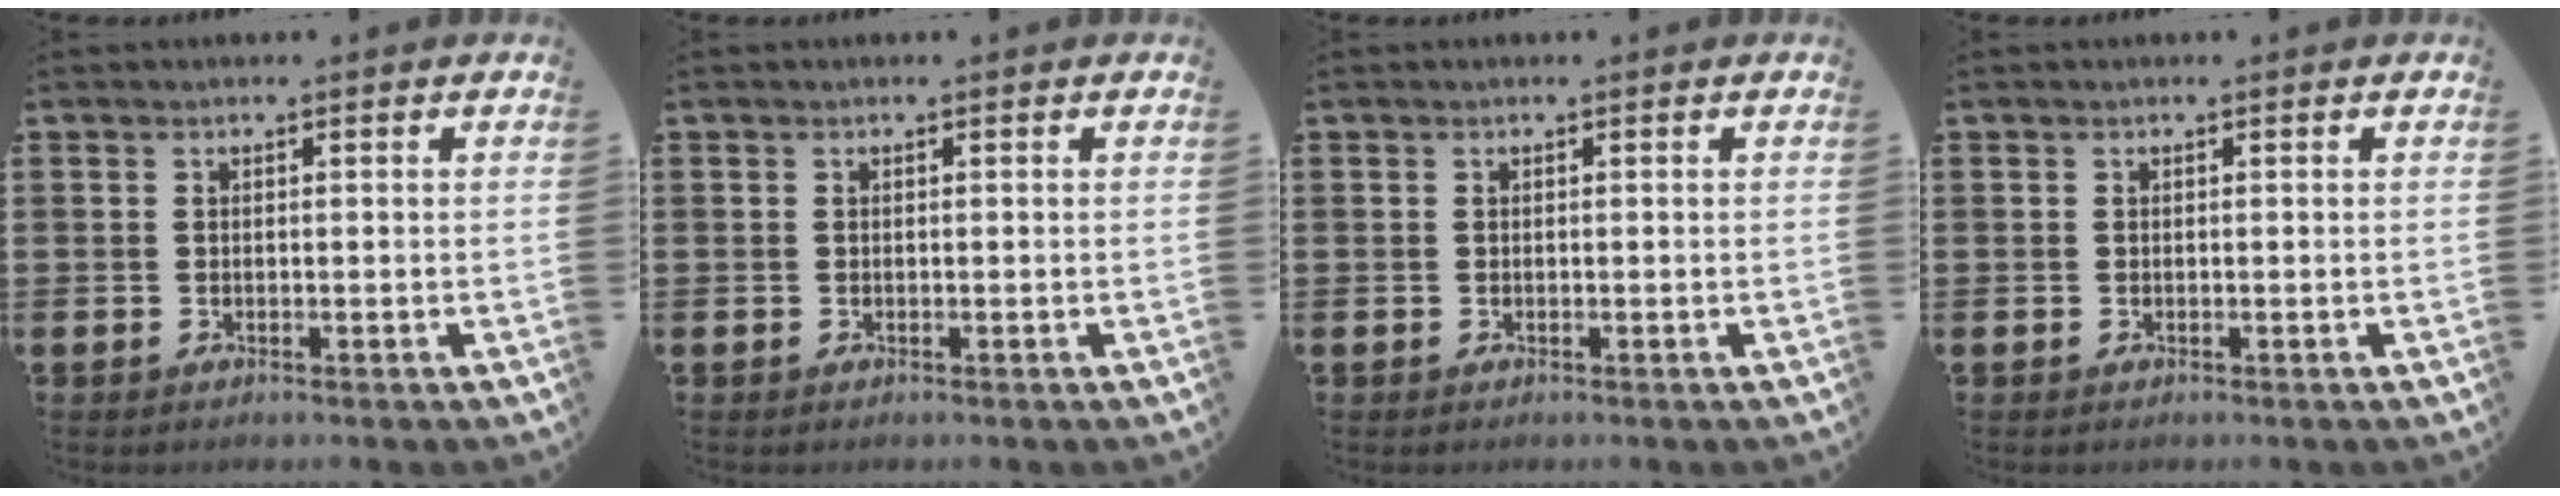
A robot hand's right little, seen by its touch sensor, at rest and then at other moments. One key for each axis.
{"total": 0.0}
{"total": 0.0}
{"total": 0.0}